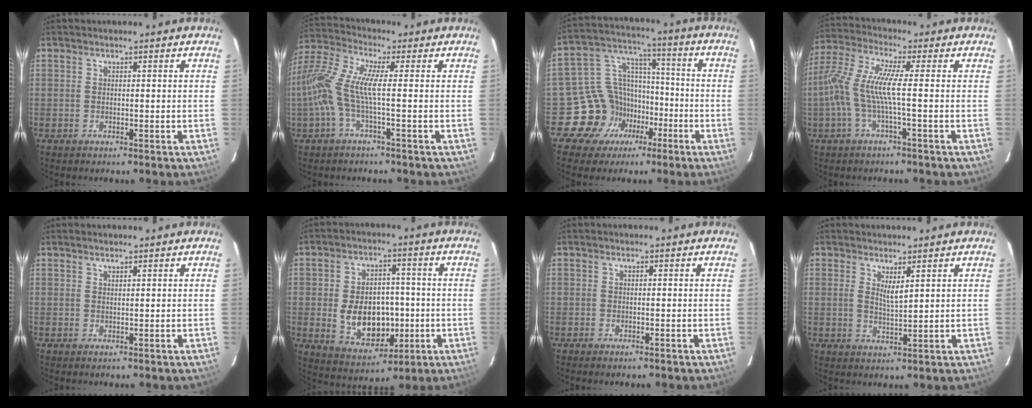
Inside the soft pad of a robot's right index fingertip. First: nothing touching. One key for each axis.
{"total": 10.8, "fx": -1.8, "fy": 1.2, "fz": 10.6, "tx": -0.215, "ty": 0.002, "tz": -0.045}
{"total": 12.4, "fx": -6.5, "fy": 10.5, "fz": 1.2, "tx": -0.030, "ty": 0.062, "tz": -0.104}
{"total": 7.0, "fx": -1.5, "fy": -0.4, "fz": 6.8, "tx": -0.152, "ty": 0.001, "tz": -0.023}
{"total": 0.9, "fx": 0.9, "fy": 0.2, "fz": 0.3, "tx": -0.007, "ty": 0.001, "tz": 0.015}
{"total": 12.6, "fx": -1.8, "fy": 8.6, "fz": 9.0, "tx": -0.182, "ty": 0.002, "tz": -0.006}
{"total": 0.0}
{"total": 2.9, "fx": 1.6, "fy": 0.6, "fz": 2.3, "tx": -0.041, "ty": -0.007, "tz": 0.029}